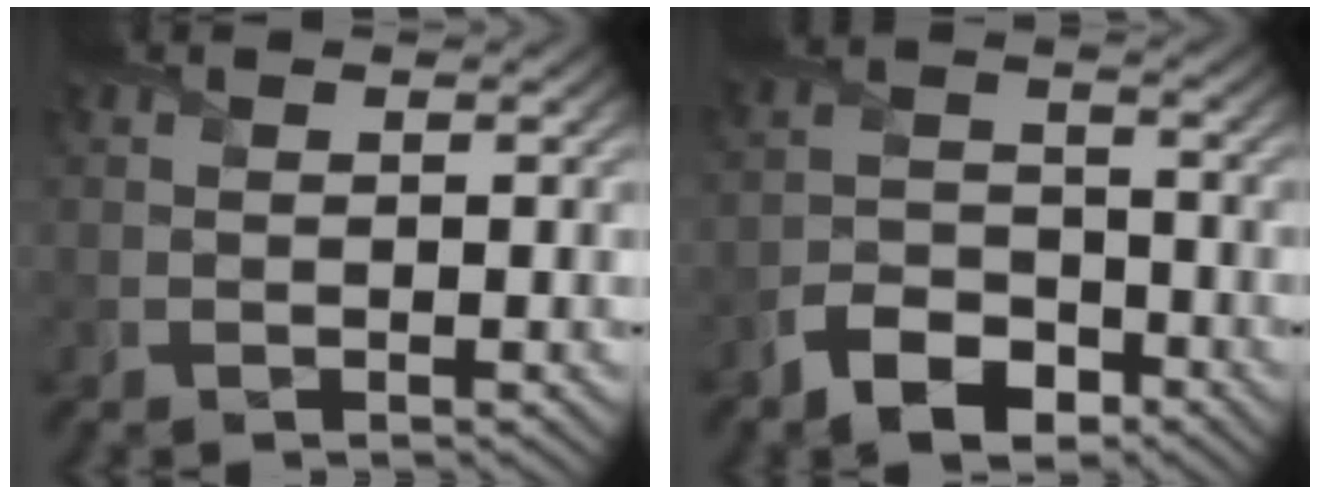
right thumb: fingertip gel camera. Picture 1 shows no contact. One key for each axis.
{"total": 6.4, "fx": -4.4, "fy": 3.4, "fz": 3.2, "tx": -0.063, "ty": -0.004, "tz": -0.096}